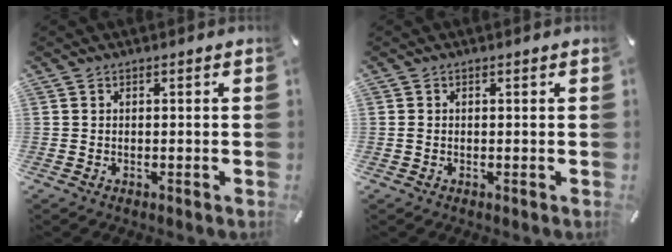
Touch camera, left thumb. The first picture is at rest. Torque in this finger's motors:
{"motor_torque": [0.43, 0.50, 0.23, -0.20, 0.03]}